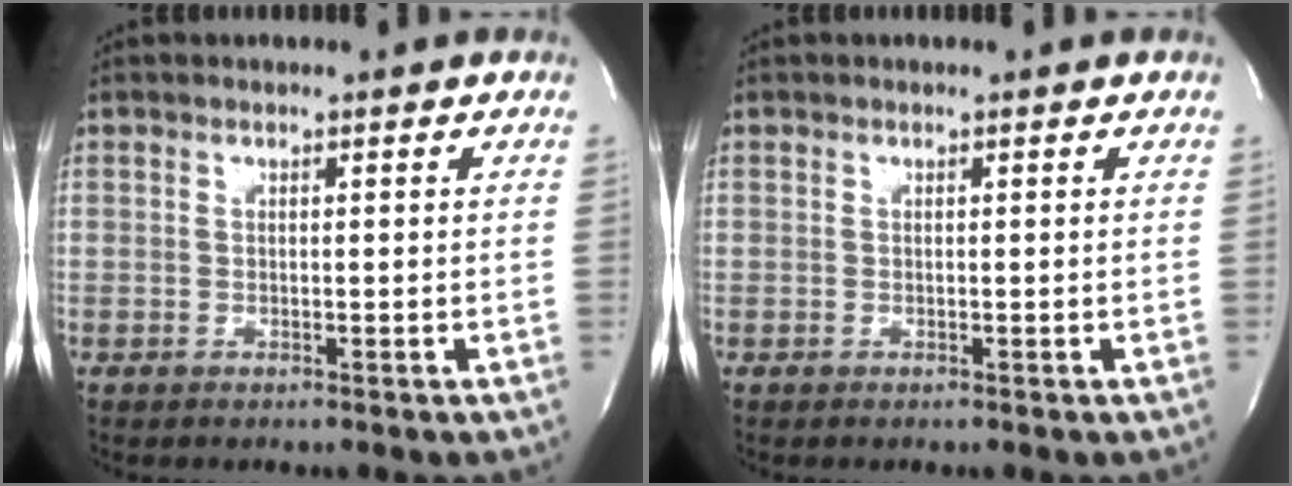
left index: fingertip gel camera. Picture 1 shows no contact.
{"total": 0.0}